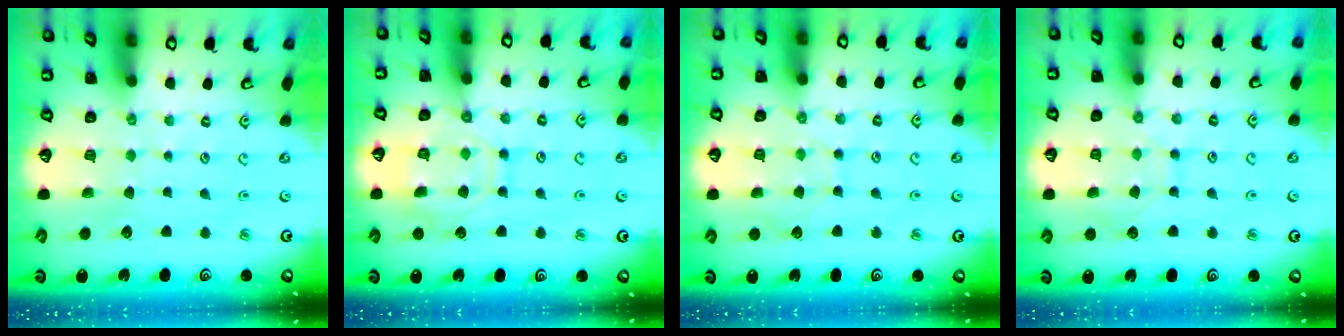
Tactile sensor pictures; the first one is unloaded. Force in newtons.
{"total": 11.7, "press": 11.6, "slide": 1.2}
{"total": 6.2, "press": 6.2, "slide": 0.6}
{"total": 7.6, "press": 7.6, "slide": 0.5}